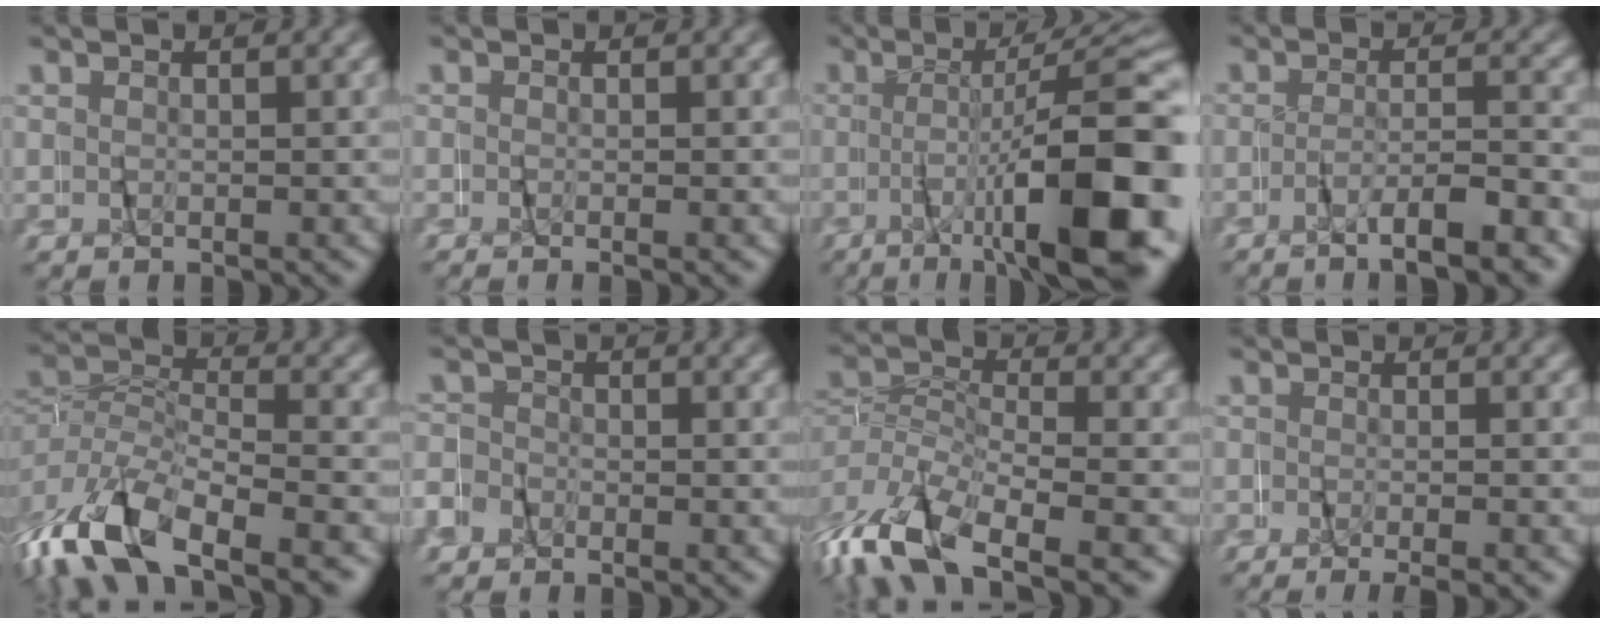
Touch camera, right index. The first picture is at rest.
{"total": 0.9, "force": [-0.6, -0.6, -0.1], "torque": [0.002, 0.000, -0.014]}
{"total": 14.0, "force": [-3.8, 3.6, 13.0], "torque": [-0.167, -0.001, -0.047]}
{"total": 5.0, "force": [-4.0, 0.9, 2.9], "torque": [-0.039, 0.002, -0.074]}
{"total": 7.4, "force": [-4.5, 4.0, 4.3], "torque": [-0.098, -0.017, -0.072]}
{"total": 4.4, "force": [-2.8, 3.4, 0.1], "torque": [-0.013, 0.007, -0.063]}
{"total": 6.9, "force": [-4.6, 3.3, 4.0], "torque": [-0.094, -0.021, -0.070]}
{"total": 2.1, "force": [-2.0, -0.1, 0.8], "torque": [-0.016, -0.002, -0.036]}